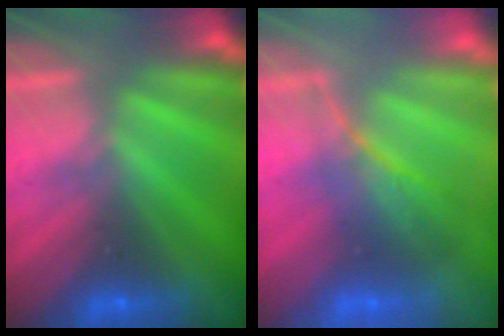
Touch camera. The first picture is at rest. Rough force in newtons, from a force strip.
{"total": 2.3}